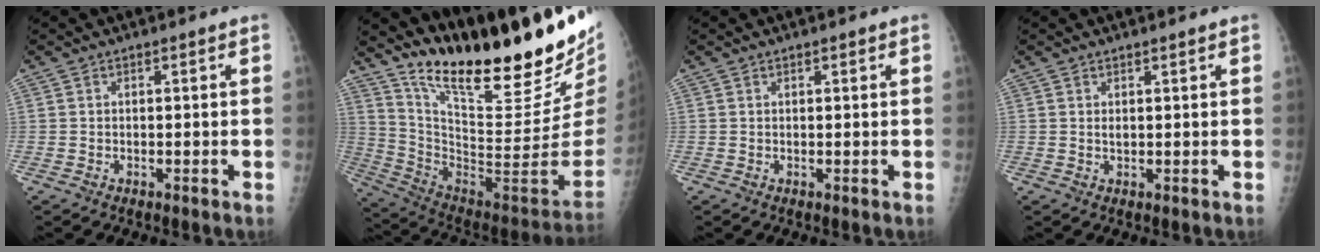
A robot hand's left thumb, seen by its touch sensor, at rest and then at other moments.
{"total": 30.3, "force": [22.3, 6.9, 19.4], "torque": [-0.271, -0.136, 0.349]}
{"total": 0.6, "force": [0.4, 0.2, 0.4], "torque": [-0.004, -0.001, 0.006]}
{"total": 1.2, "force": [0.8, 0.4, 0.8], "torque": [-0.010, -0.005, 0.014]}